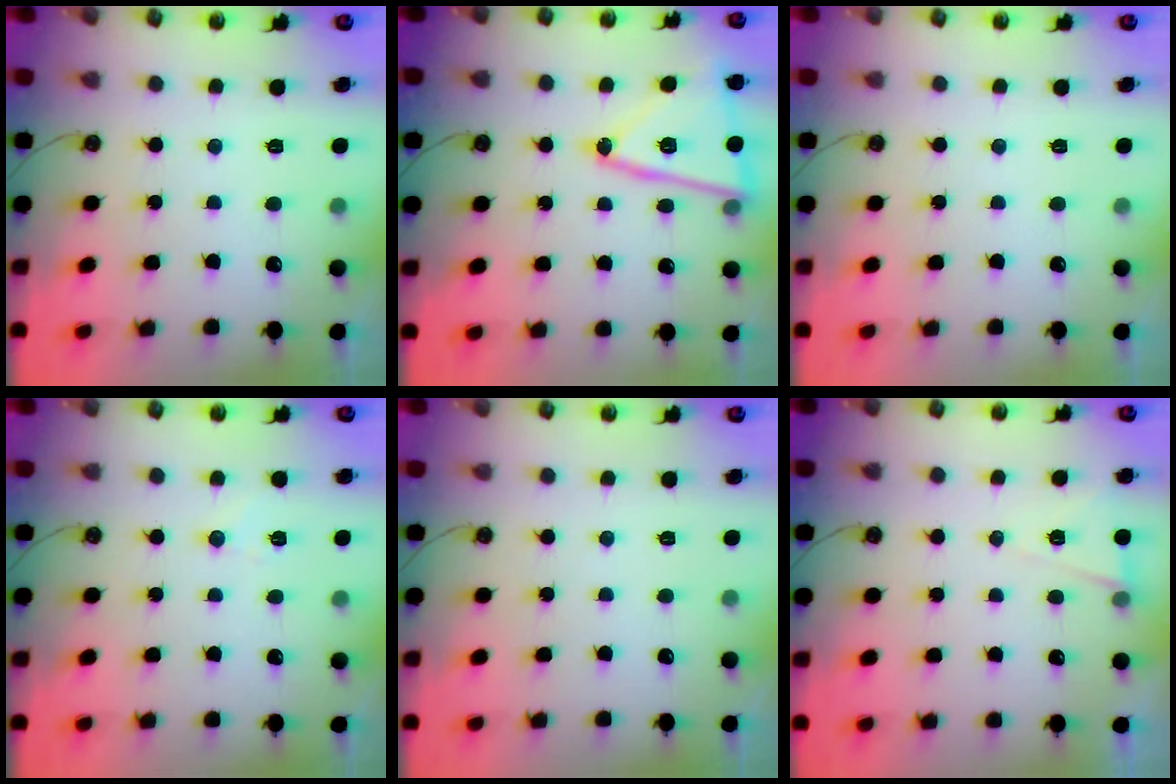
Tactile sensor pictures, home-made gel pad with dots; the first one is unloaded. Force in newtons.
{"total": 15.8, "press": 15.6, "slide": 2.5}
{"total": 0.0}
{"total": 4.4, "press": 3.9, "slide": 2.0}
{"total": 0.0}
{"total": 5.8, "press": 4.0, "slide": 4.2}